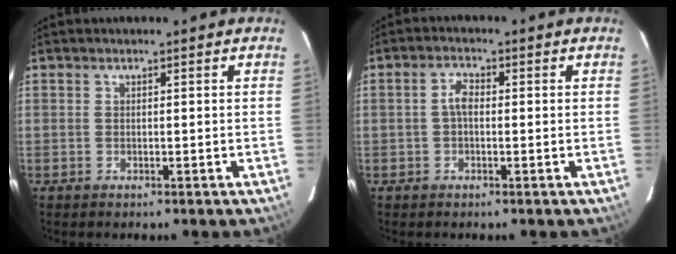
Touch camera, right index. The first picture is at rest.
{"total": 2.6, "force": [-0.2, 1.4, 2.2], "torque": [-0.046, 0.010, -0.002]}